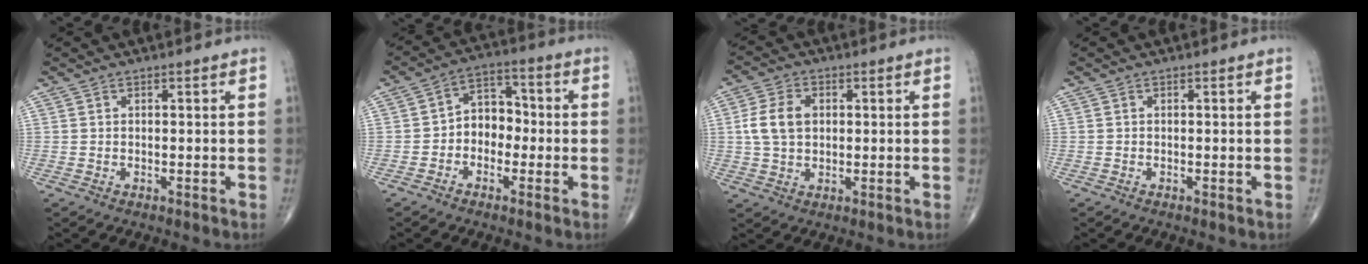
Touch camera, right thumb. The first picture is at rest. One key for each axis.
{"total": 7.3, "fx": -1.2, "fy": 5.6, "fz": 4.5, "tx": -0.038, "ty": 0.034, "tz": -0.036}
{"total": 7.7, "fx": 0.9, "fy": 5.3, "fz": 5.6, "tx": -0.109, "ty": 0.010, "tz": 0.014}
{"total": 0.0}